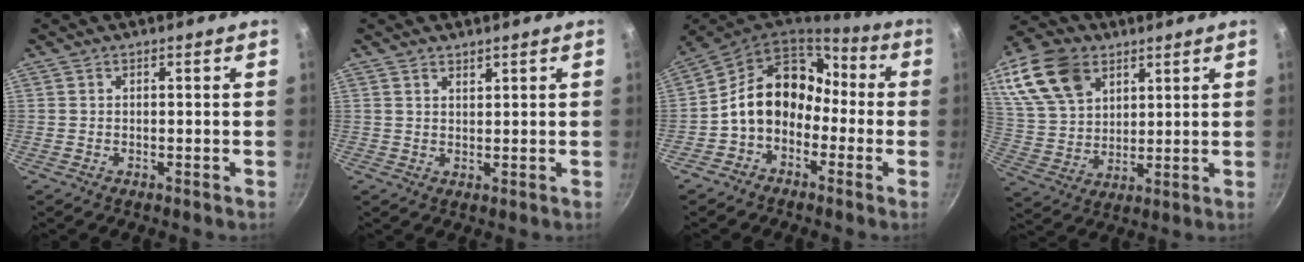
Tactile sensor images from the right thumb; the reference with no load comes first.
{"total": 1.6, "force": [1.3, 0.7, 0.6], "torque": [-0.005, -0.006, 0.023]}
{"total": 13.6, "force": [-2.3, 10.8, 8.0], "torque": [-0.094, 0.063, -0.056]}
{"total": 16.8, "force": [8.3, 11.3, 9.2], "torque": [-0.168, -0.015, 0.164]}